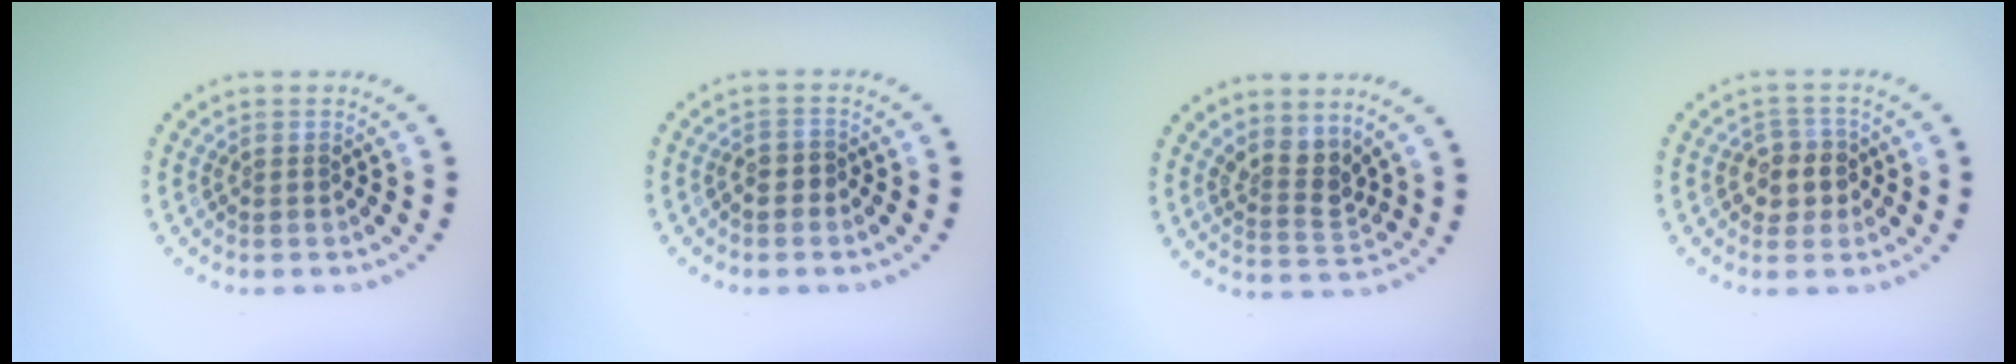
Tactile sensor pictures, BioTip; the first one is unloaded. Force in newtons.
{"total": 1.0, "press": 0.8, "slide": 0.5}
{"total": 2.6, "press": 1.9, "slide": 1.8}
{"total": 2.8, "press": 2.6, "slide": 0.9}